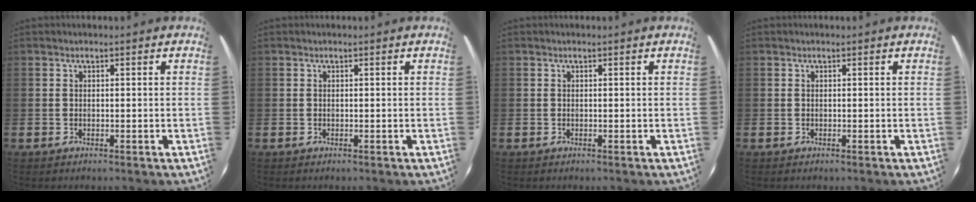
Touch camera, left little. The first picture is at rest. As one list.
[{"total": 0.0}, {"total": 0.0}, {"total": 0.0}]